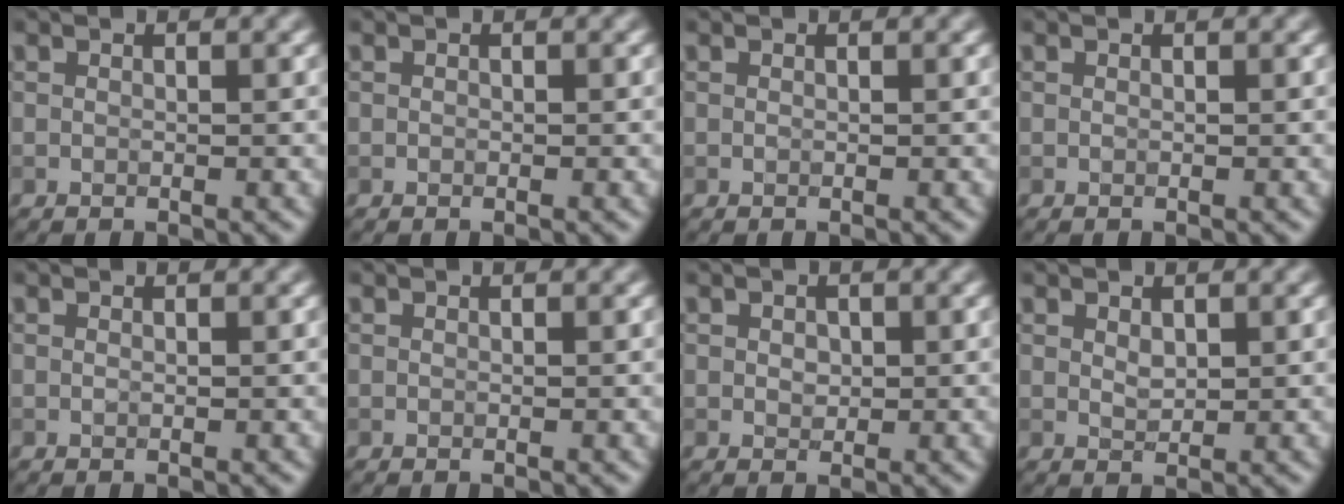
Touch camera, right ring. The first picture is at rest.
{"total": 0.0}
{"total": 0.0}
{"total": 0.0}
{"total": 0.0}
{"total": 0.0}
{"total": 0.8, "force": [0.2, 0.7, 0.3], "torque": [-0.006, -0.001, 0.004]}
{"total": 0.9, "force": [0.6, 0.5, 0.5], "torque": [-0.013, 0.000, 0.017]}